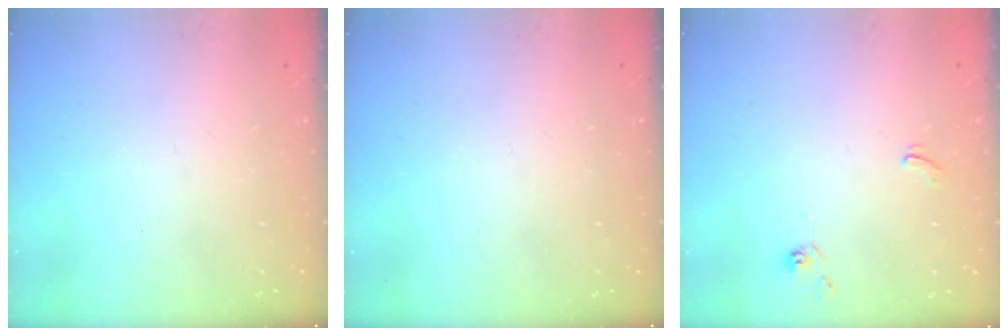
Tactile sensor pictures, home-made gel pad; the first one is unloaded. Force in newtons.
{"total": 0.0}
{"total": 2.6, "press": 2.6, "slide": 0.5}